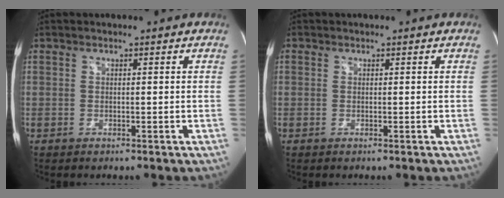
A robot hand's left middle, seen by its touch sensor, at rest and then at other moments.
{"total": 0.0}